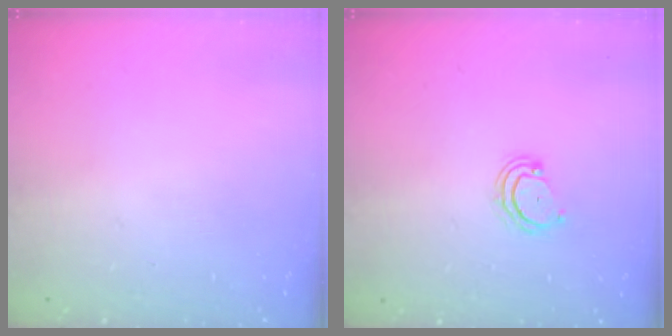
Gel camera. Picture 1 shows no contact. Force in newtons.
{"total": 3.6, "press": 3.6, "slide": 0.3}